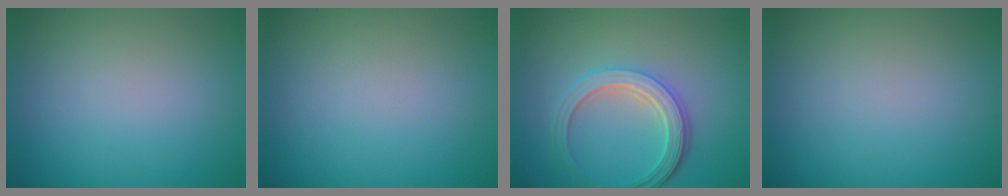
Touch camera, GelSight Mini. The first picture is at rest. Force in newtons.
{"total": 0.0}
{"total": 4.7, "press": 3.5, "slide": 3.1}
{"total": 0.0}